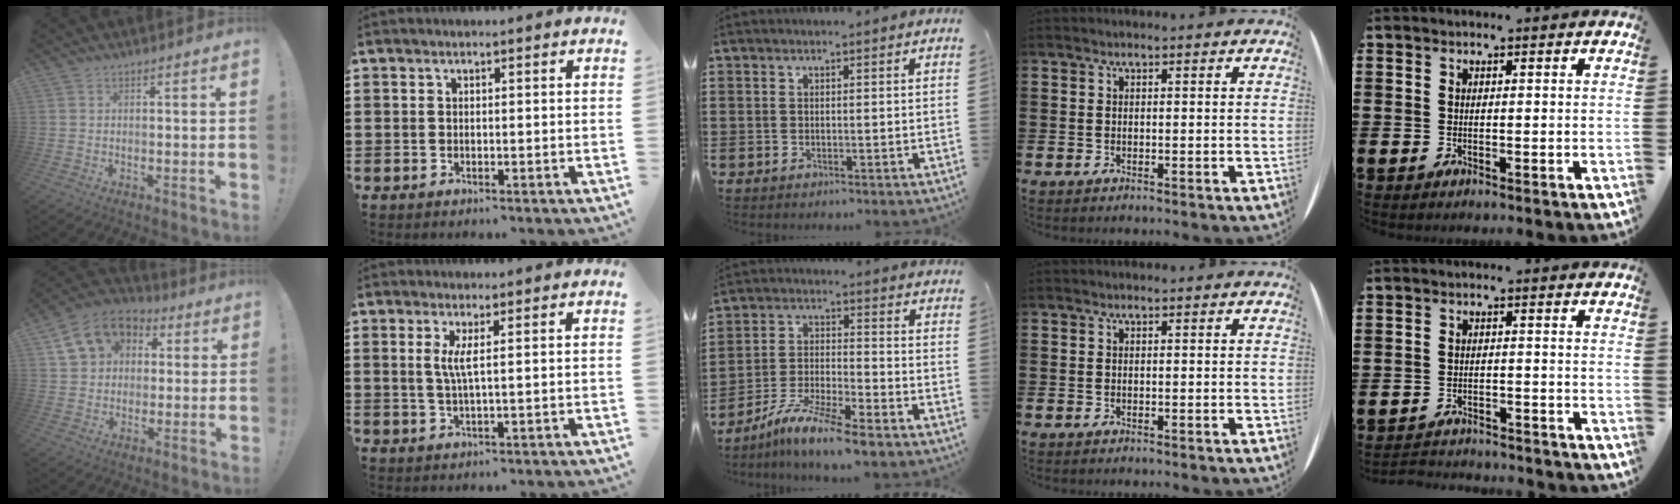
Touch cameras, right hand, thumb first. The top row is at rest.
{"thumb": {"total": 13.3, "force": [4.8, 10.8, 6.1], "torque": [-0.086, -0.011, 0.096]}, "index": {"total": 3.0, "force": [0.6, -0.1, 3.0], "torque": [-0.062, -0.006, 0.009]}, "middle": {"total": 8.4, "force": [-7.3, 0.0, 4.2], "torque": [-0.088, -0.006, -0.141]}, "little": {"total": 2.5, "force": [-2.5, 0.0, -0.3], "torque": [-0.003, 0.001, -0.055]}}